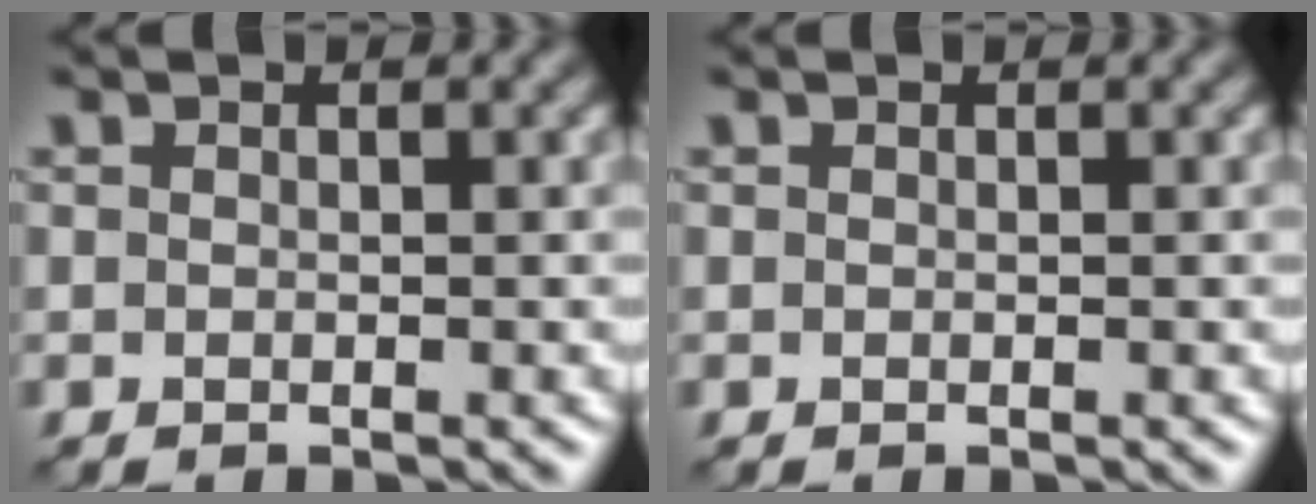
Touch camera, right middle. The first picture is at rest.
{"total": 0.0}